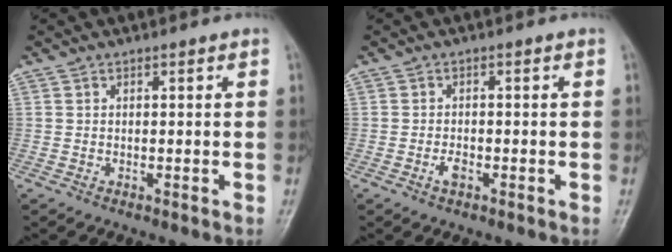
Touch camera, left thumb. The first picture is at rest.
{"total": 1.9, "force": [-0.9, 1.0, 1.4], "torque": [-0.025, 0.005, -0.017]}